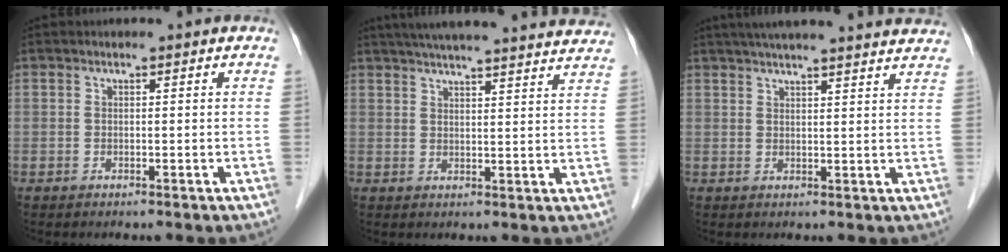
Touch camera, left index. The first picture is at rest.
{"total": 24.5, "force": [22.5, 1.4, 9.6], "torque": [-0.151, 0.001, 0.284]}
{"total": 20.5, "force": [18.5, 1.0, 8.8], "torque": [-0.136, 0.021, 0.234]}